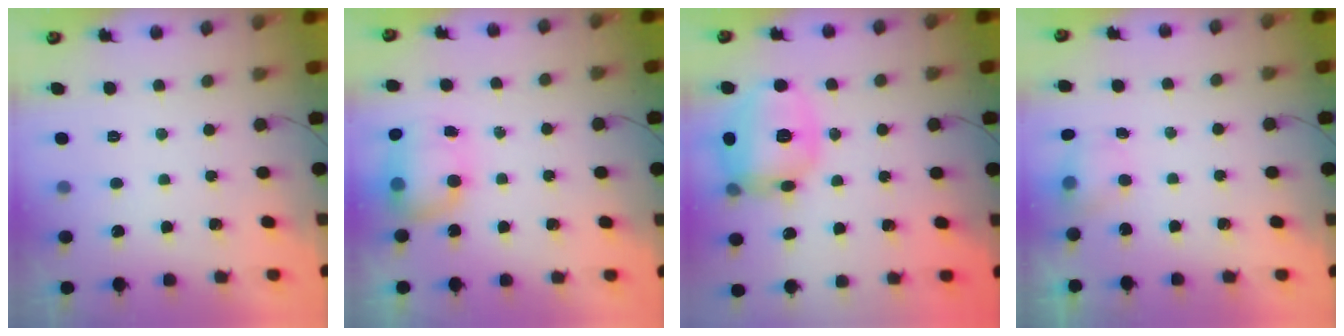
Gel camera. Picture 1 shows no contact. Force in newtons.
{"total": 11.3, "press": 8.6, "slide": 7.3}
{"total": 16.5, "press": 16.5, "slide": 1.3}
{"total": 4.1, "press": 4.1, "slide": 0.7}